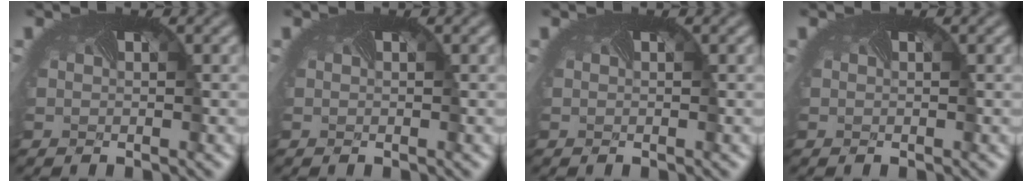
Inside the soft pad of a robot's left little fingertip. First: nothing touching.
{"total": 0.0}
{"total": 0.0}
{"total": 0.0}